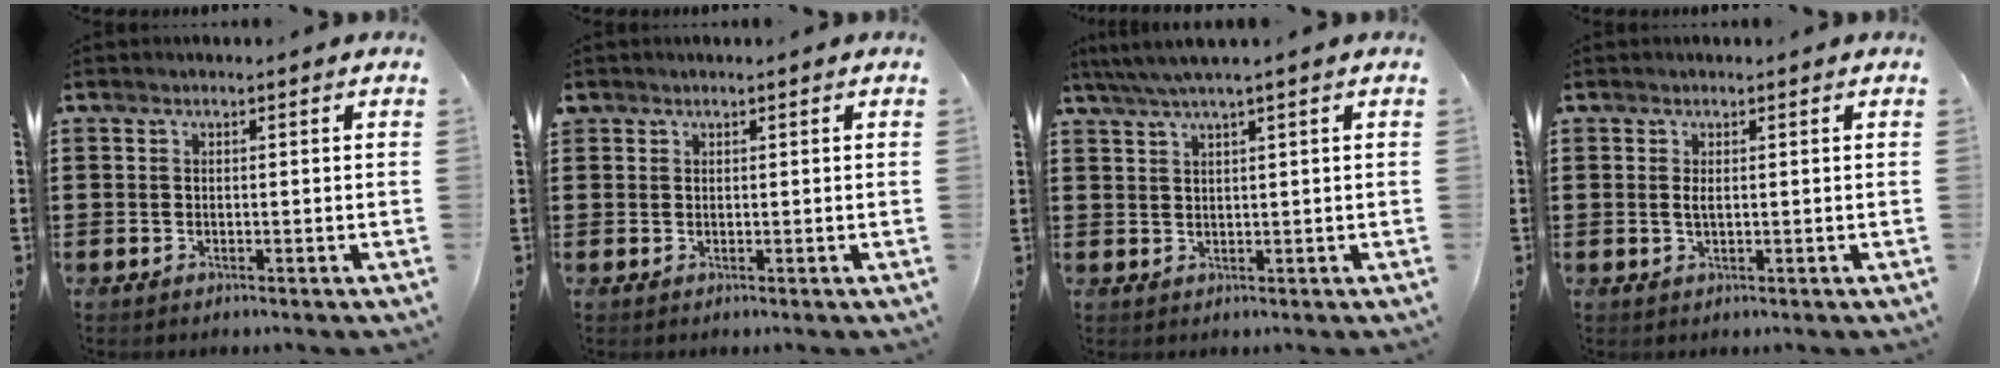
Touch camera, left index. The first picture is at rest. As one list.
[{"total": 0.7, "force": [0.5, 0.4, 0.1], "torque": [-0.004, 0.003, 0.011]}, {"total": 2.5, "force": [1.6, -0.2, 1.9], "torque": [-0.039, 0.002, 0.029]}, {"total": 1.3, "force": [0.3, 0.3, 1.2], "torque": [-0.025, 0.002, 0.005]}]